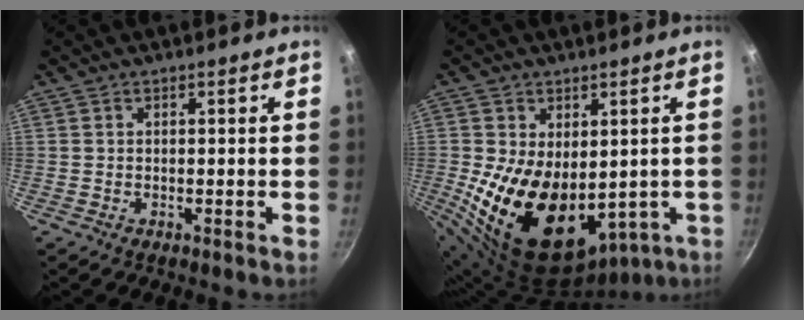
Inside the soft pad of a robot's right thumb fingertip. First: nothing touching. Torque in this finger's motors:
{"motor_torque": [-0.41, 1.79, 2.05, -0.72, 0.33]}